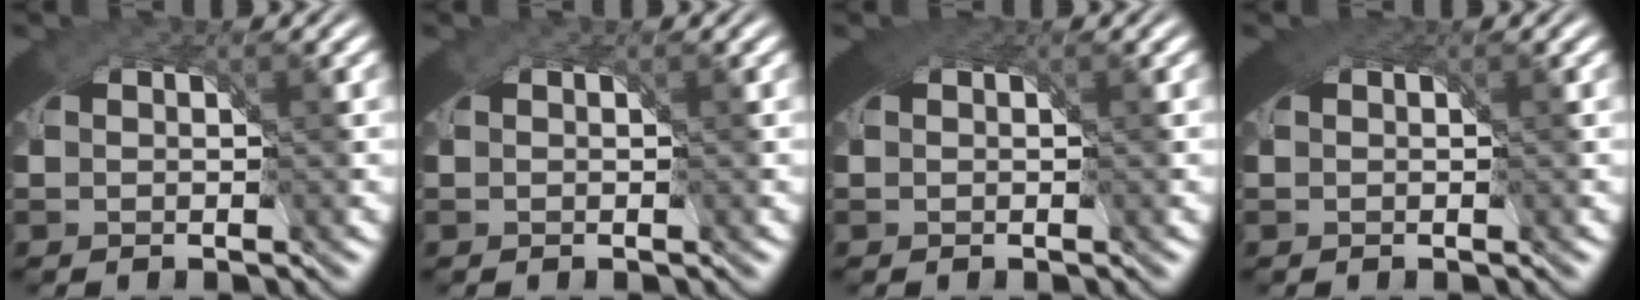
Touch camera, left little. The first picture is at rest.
{"total": 0.0}
{"total": 1.8, "force": [1.0, 0.9, 1.2], "torque": [-0.020, -0.004, 0.016]}
{"total": 1.6, "force": [0.9, 0.9, 1.0], "torque": [-0.018, -0.001, 0.014]}